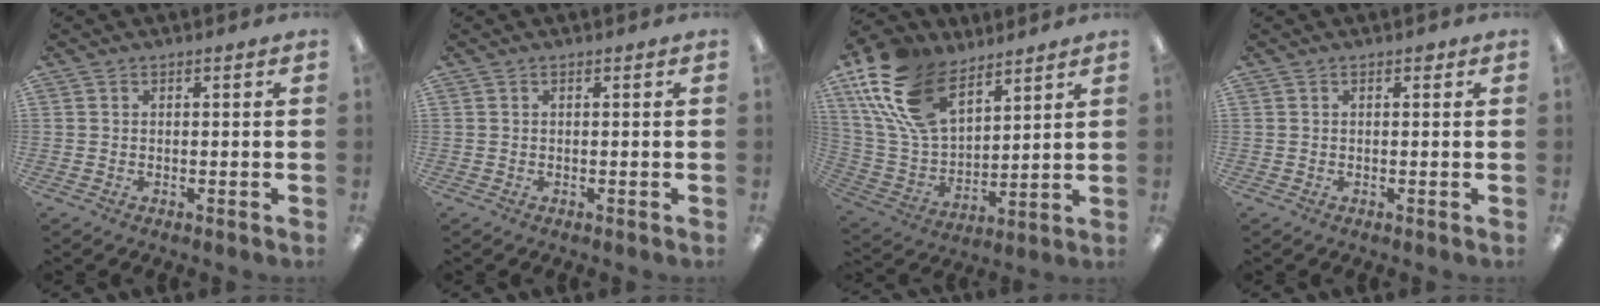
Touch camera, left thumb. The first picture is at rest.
{"total": 0.0}
{"total": 20.7, "force": [11.8, 11.7, 12.3], "torque": [-0.283, -0.044, 0.219]}
{"total": 0.6, "force": [0.4, 0.3, 0.3], "torque": [0.002, 0.000, 0.004]}